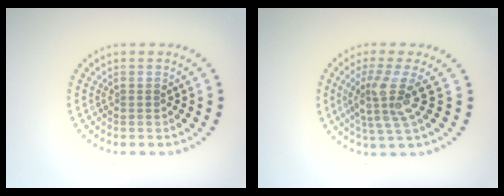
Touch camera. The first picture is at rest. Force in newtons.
{"total": 3.9, "press": 2.9, "slide": 2.6}